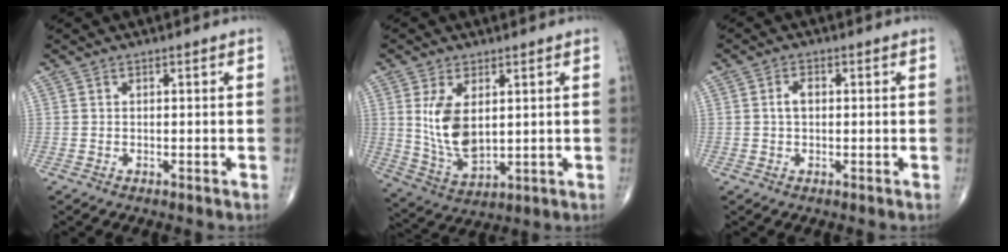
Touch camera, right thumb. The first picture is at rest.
{"total": 9.8, "force": [2.1, 5.3, 8.0], "torque": [-0.143, -0.021, 0.057]}
{"total": 2.3, "force": [0.1, 1.4, 1.8], "torque": [-0.033, 0.007, 0.000]}